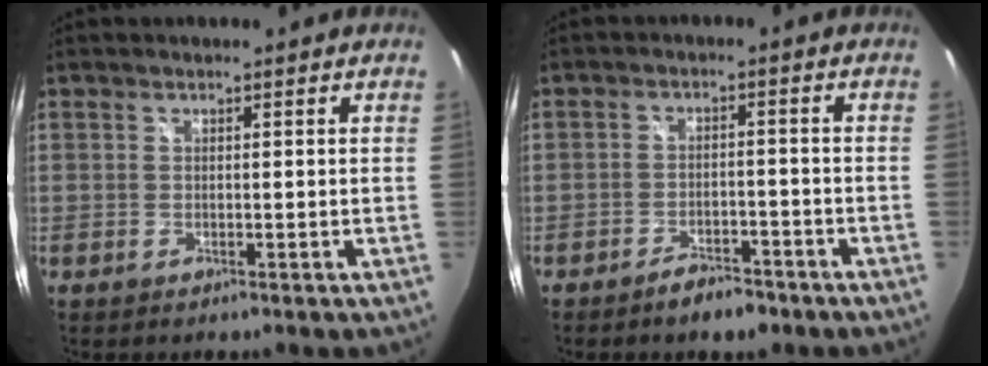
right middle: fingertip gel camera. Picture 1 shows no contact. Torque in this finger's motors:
{"motor_torque": [0.52, -0.72, -0.01, 0.01]}